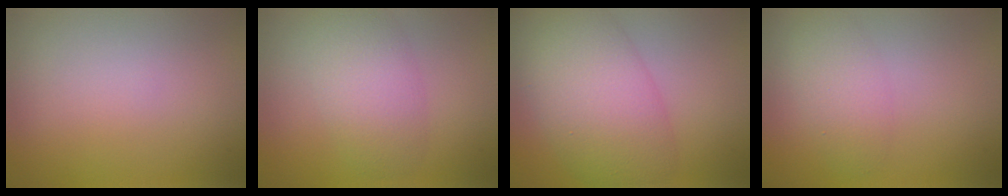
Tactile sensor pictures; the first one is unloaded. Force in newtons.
{"total": 4.6, "press": 4.6, "slide": 0.1}
{"total": 8.4, "press": 8.4, "slide": 0.2}
{"total": 2.5, "press": 2.5, "slide": 0.1}